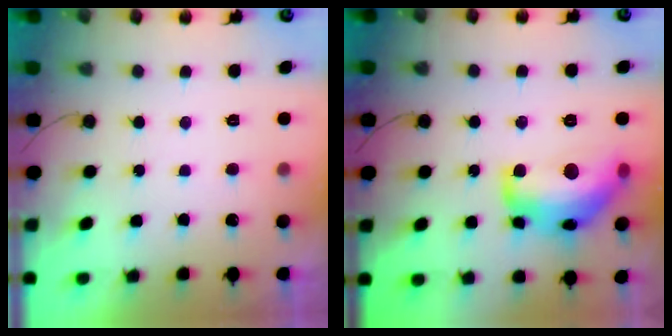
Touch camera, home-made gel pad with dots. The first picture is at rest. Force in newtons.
{"total": 17.3, "press": 17.3, "slide": 1.2}